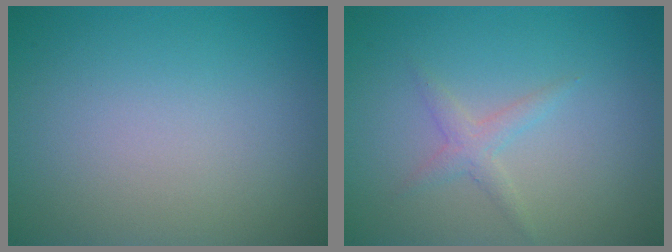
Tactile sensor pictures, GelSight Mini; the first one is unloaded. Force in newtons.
{"total": 1.5, "press": 1.5, "slide": 0.1}